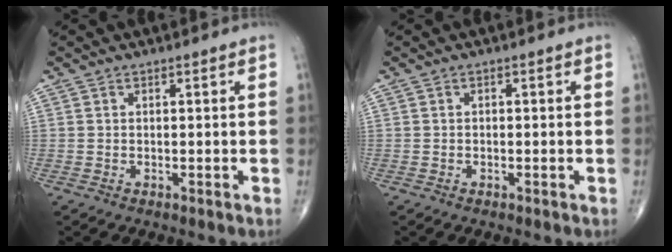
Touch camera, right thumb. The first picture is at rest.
{"total": 0.0}